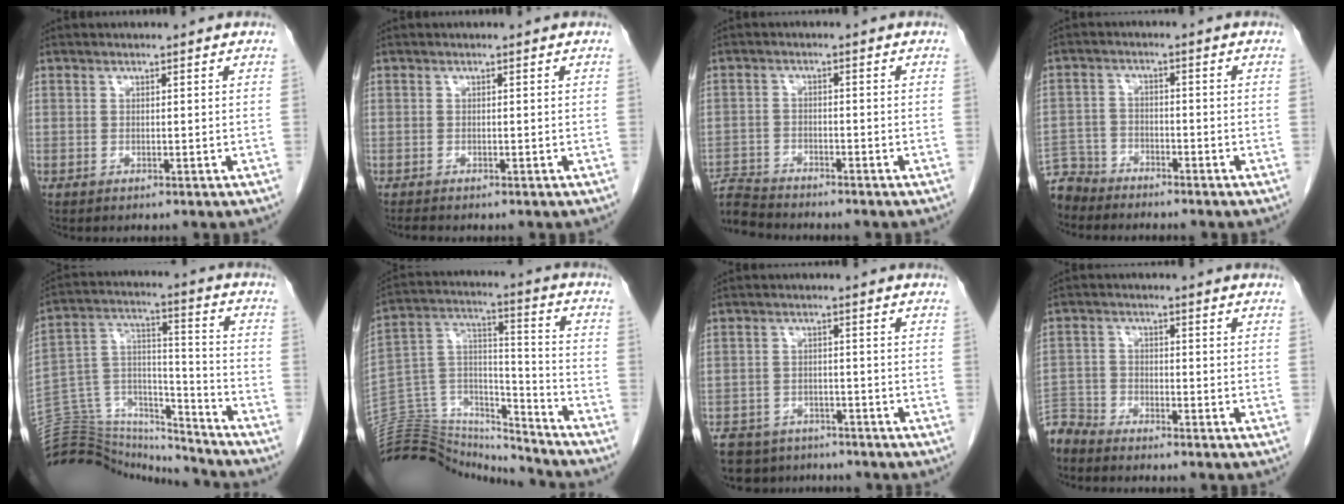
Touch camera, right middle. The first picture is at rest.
{"total": 0.6, "force": [-0.6, 0.0, 0.1], "torque": [-0.005, -0.002, -0.011]}
{"total": 6.1, "force": [-6.1, 0.2, 0.1], "torque": [-0.002, -0.004, -0.114]}
{"total": 6.2, "force": [-5.9, 2.0, -0.5], "torque": [0.013, -0.003, -0.117]}
{"total": 22.3, "force": [-21.5, 4.4, 4.0], "torque": [-0.103, 0.044, -0.345]}
{"total": 21.1, "force": [-20.4, 4.3, 2.9], "torque": [-0.073, 0.059, -0.330]}
{"total": 10.6, "force": [-8.9, 5.3, 2.4], "torque": [-0.051, 0.000, -0.121]}
{"total": 5.5, "force": [-5.4, 0.8, 0.2], "torque": [0.004, -0.010, -0.107]}